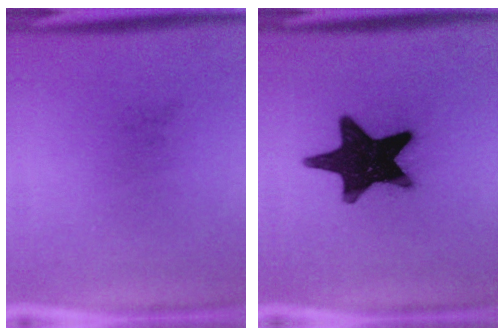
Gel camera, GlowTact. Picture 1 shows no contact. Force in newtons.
{"total": 19.1}